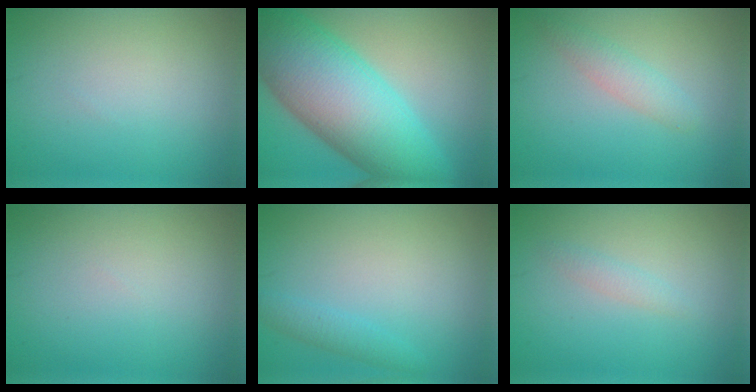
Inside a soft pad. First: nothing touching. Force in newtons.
{"total": 12.9, "press": 12.9, "slide": 0.1}
{"total": 2.0, "press": 2.0, "slide": 0.1}
{"total": 0.0}
{"total": 1.6, "press": 1.6, "slide": 0.1}
{"total": 1.0, "press": 1.0, "slide": 0.0}